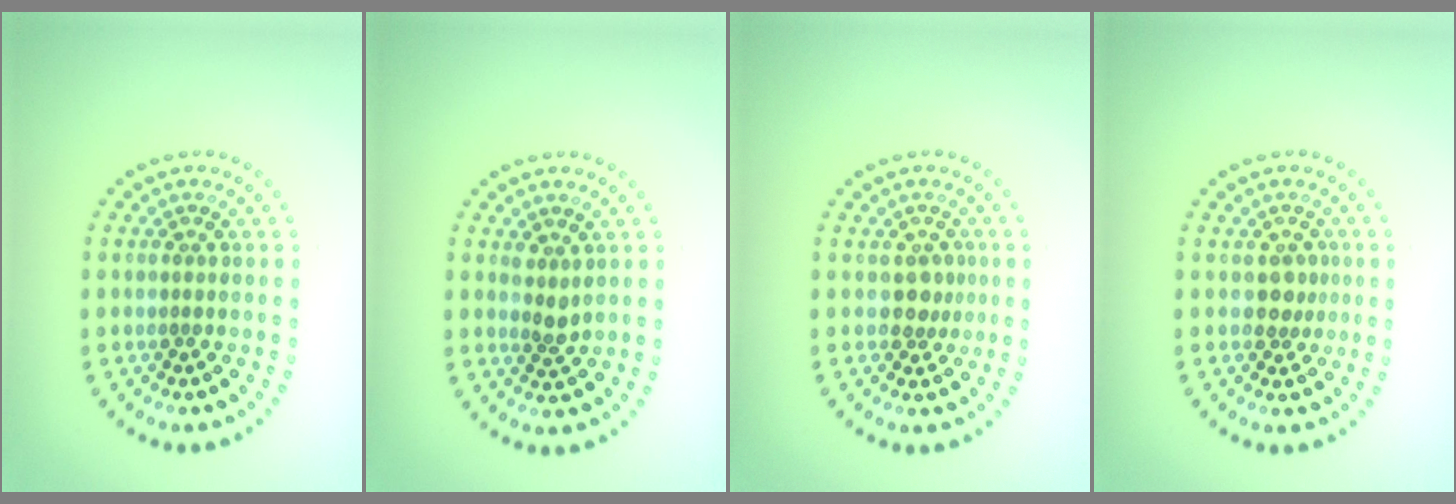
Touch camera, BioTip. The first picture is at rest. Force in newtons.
{"total": 1.3, "press": 1.1, "slide": 0.7}
{"total": 1.8, "press": 1.5, "slide": 1.0}
{"total": 1.8, "press": 1.5, "slide": 1.1}